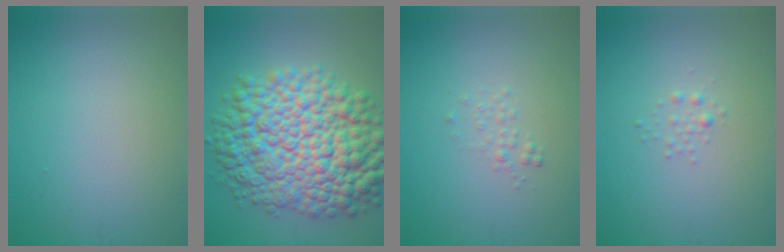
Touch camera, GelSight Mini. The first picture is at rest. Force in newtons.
{"total": 14.3, "press": 14.3, "slide": 0.3}
{"total": 0.9, "press": 0.9, "slide": 0.1}
{"total": 0.8, "press": 0.8, "slide": 0.0}